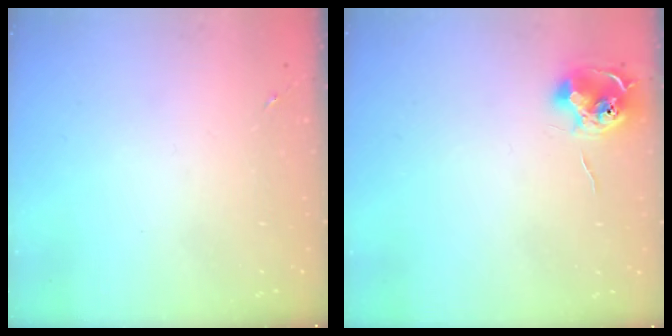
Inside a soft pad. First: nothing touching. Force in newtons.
{"total": 9.6, "press": 9.6, "slide": 0.3}